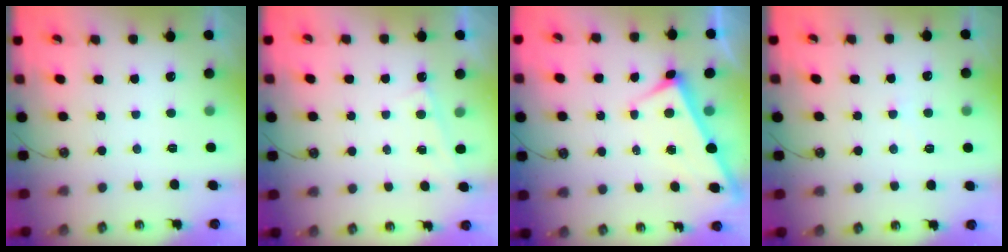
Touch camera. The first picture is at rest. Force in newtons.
{"total": 0.9, "press": 0.9, "slide": 0.1}
{"total": 3.3, "press": 3.3, "slide": 0.0}
{"total": 2.9, "press": 2.9, "slide": 0.4}